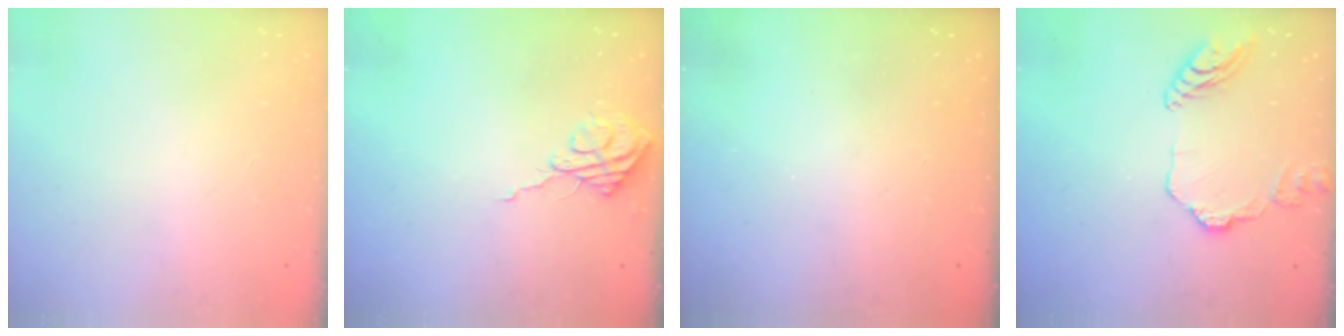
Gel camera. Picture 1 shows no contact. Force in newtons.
{"total": 7.6, "press": 7.6, "slide": 0.3}
{"total": 0.0}
{"total": 11.8, "press": 11.7, "slide": 1.1}